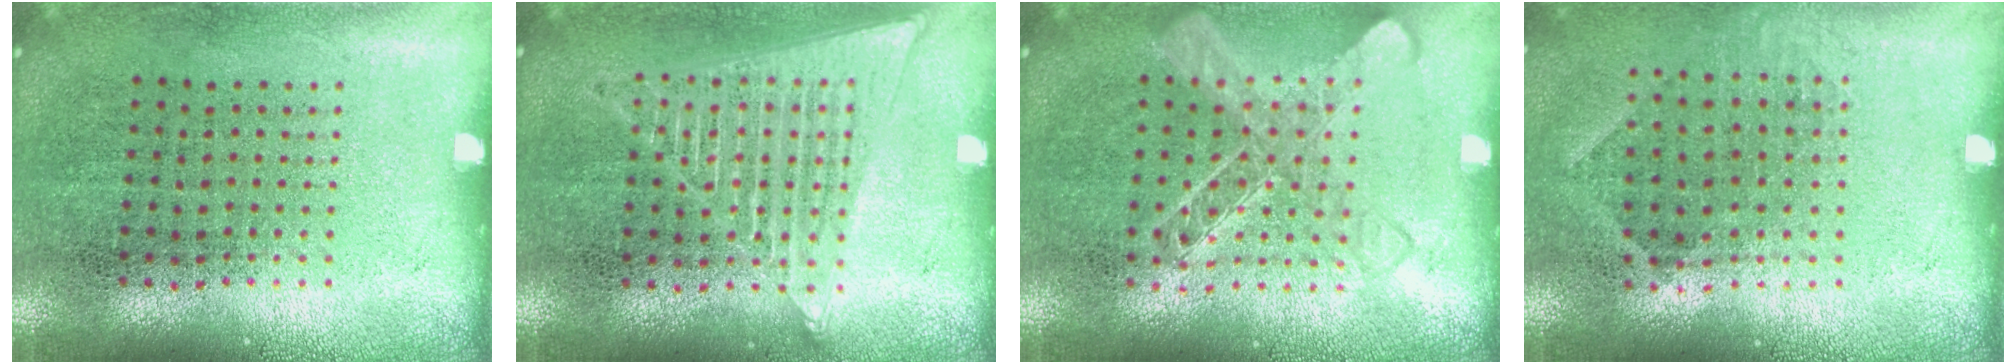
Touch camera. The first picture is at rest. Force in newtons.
{"total": 1.4, "press": 1.4, "slide": 0.1}
{"total": 1.4, "press": 1.4, "slide": 0.3}
{"total": 0.9, "press": 0.7, "slide": 0.5}